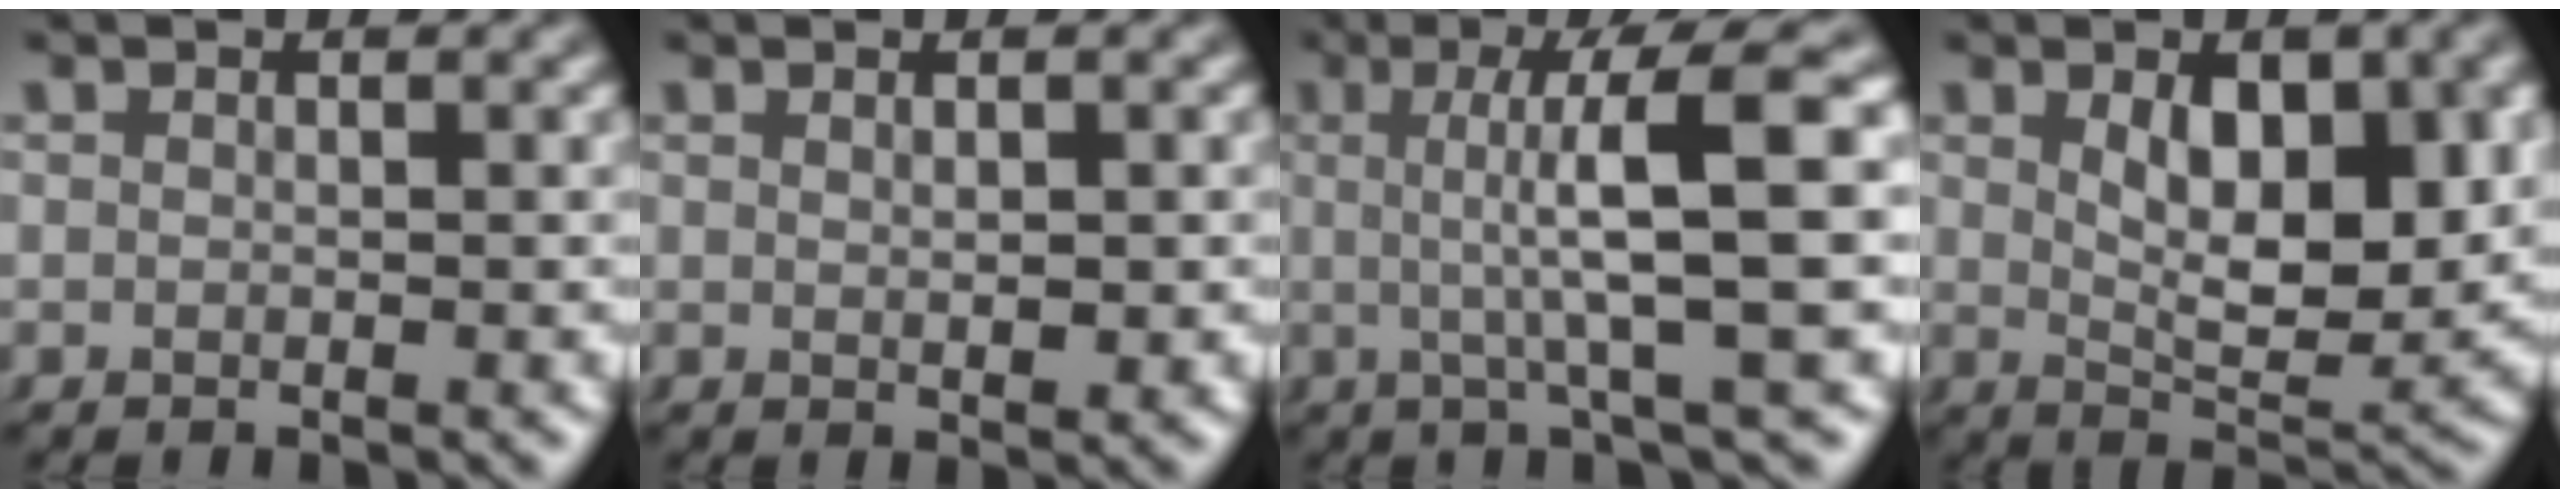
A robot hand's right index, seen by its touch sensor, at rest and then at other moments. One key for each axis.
{"total": 1.3, "fx": 0.4, "fy": 0.1, "fz": 1.2, "tx": -0.019, "ty": -0.005, "tz": 0.012}
{"total": 8.2, "fx": 1.3, "fy": 1.0, "fz": 8.1, "tx": -0.111, "ty": 0.014, "tz": 0.016}
{"total": 7.1, "fx": 1.8, "fy": 2.9, "fz": 6.3, "tx": -0.096, "ty": -0.019, "tz": 0.032}